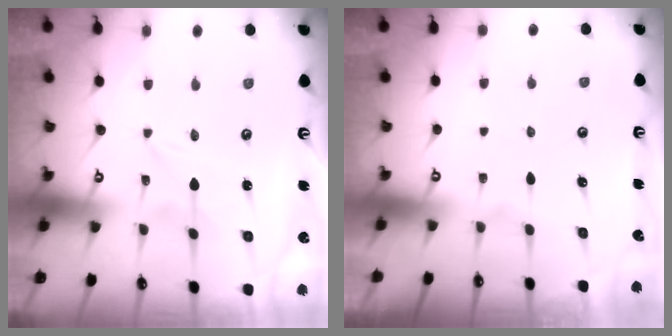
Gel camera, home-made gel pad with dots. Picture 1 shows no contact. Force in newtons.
{"total": 0.5, "press": 0.5, "slide": 0.1}